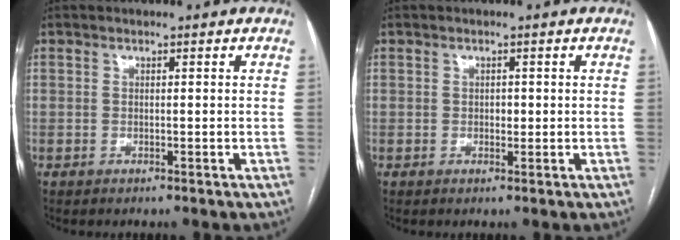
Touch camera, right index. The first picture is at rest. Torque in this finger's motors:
{"motor_torque": [0.14, -0.01, 0.10, 0.02]}